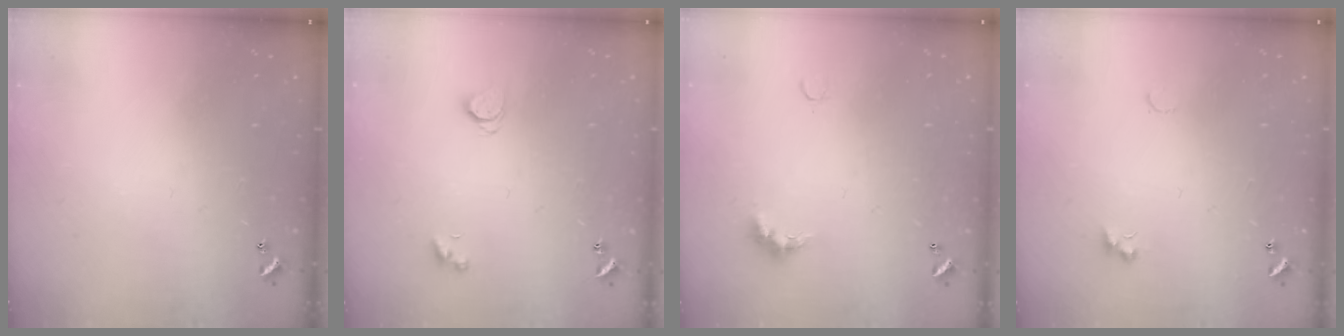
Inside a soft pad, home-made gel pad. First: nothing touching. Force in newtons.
{"total": 2.6, "press": 2.6, "slide": 0.5}
{"total": 2.9, "press": 2.8, "slide": 0.7}
{"total": 1.9, "press": 1.7, "slide": 0.7}